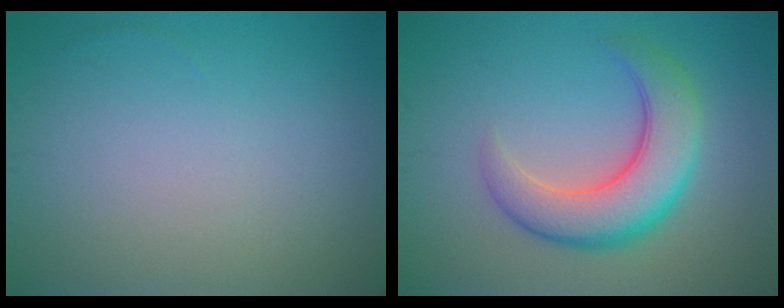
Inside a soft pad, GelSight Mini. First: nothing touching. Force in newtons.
{"total": 6.6, "press": 6.5, "slide": 0.5}